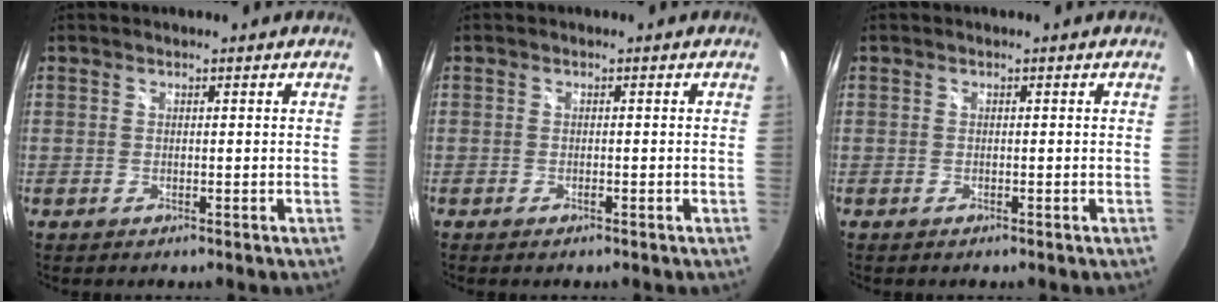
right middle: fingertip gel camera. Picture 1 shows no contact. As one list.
[{"total": 0.7, "force": [-0.6, 0.2, 0.4], "torque": [-0.008, -0.001, -0.011]}, {"total": 0.0}]